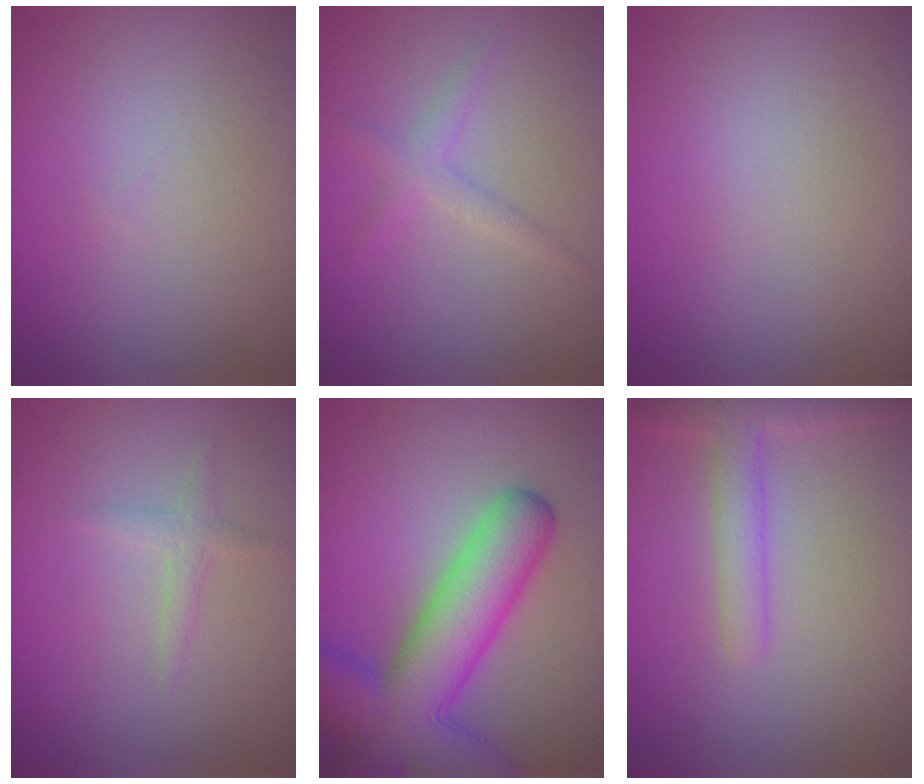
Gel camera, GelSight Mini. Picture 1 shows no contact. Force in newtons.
{"total": 1.7, "press": 1.7, "slide": 0.1}
{"total": 0.0}
{"total": 1.2, "press": 1.2, "slide": 0.0}
{"total": 10.5, "press": 10.5, "slide": 0.7}
{"total": 3.0, "press": 3.0, "slide": 0.2}